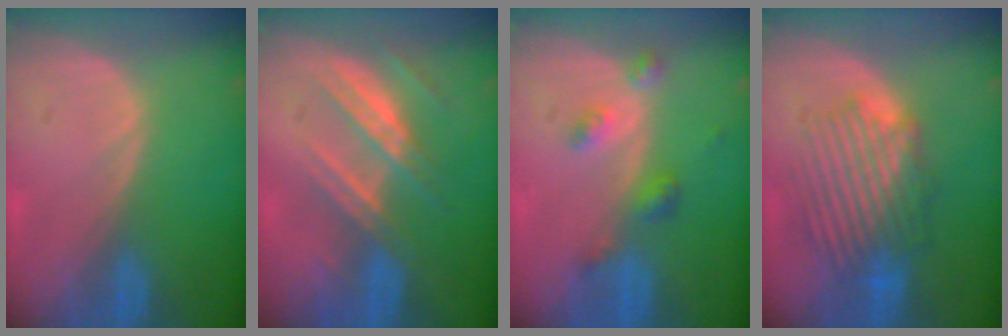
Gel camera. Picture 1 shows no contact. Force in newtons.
{"total": 7.4, "press": 6.8, "slide": 3.0}
{"total": 4.3, "press": 3.8, "slide": 1.9}
{"total": 8.6, "press": 8.2, "slide": 2.6}